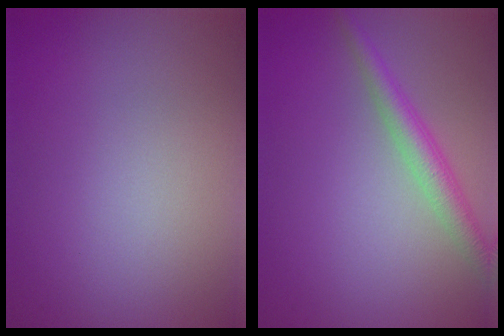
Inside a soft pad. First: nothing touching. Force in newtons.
{"total": 2.9, "press": 2.9, "slide": 0.1}